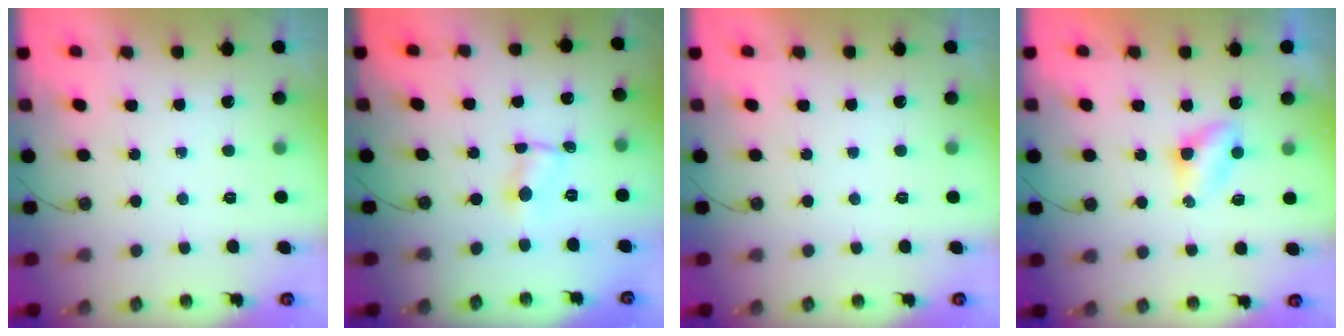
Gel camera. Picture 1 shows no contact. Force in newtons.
{"total": 0.7, "press": 0.6, "slide": 0.1}
{"total": 0.0}
{"total": 3.7, "press": 3.7, "slide": 0.5}